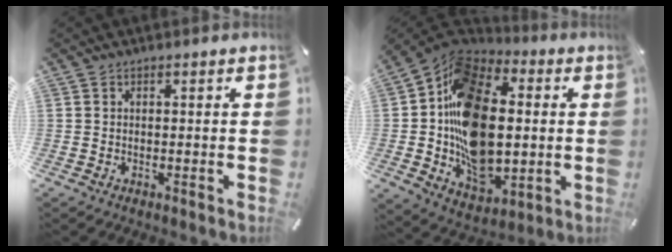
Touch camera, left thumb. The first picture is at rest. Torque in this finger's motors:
{"motor_torque": [2.42, 2.59, 2.77, 0.00, 0.43]}